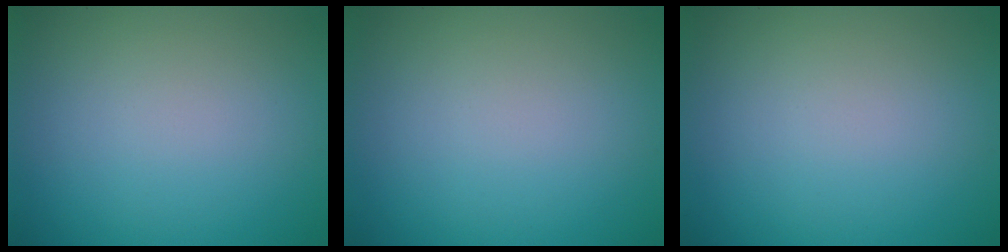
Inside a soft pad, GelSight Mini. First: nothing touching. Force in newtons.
{"total": 0.0}
{"total": 0.0}